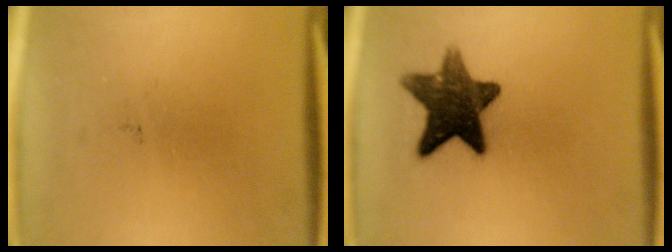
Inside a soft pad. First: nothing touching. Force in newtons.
{"total": 12.3}